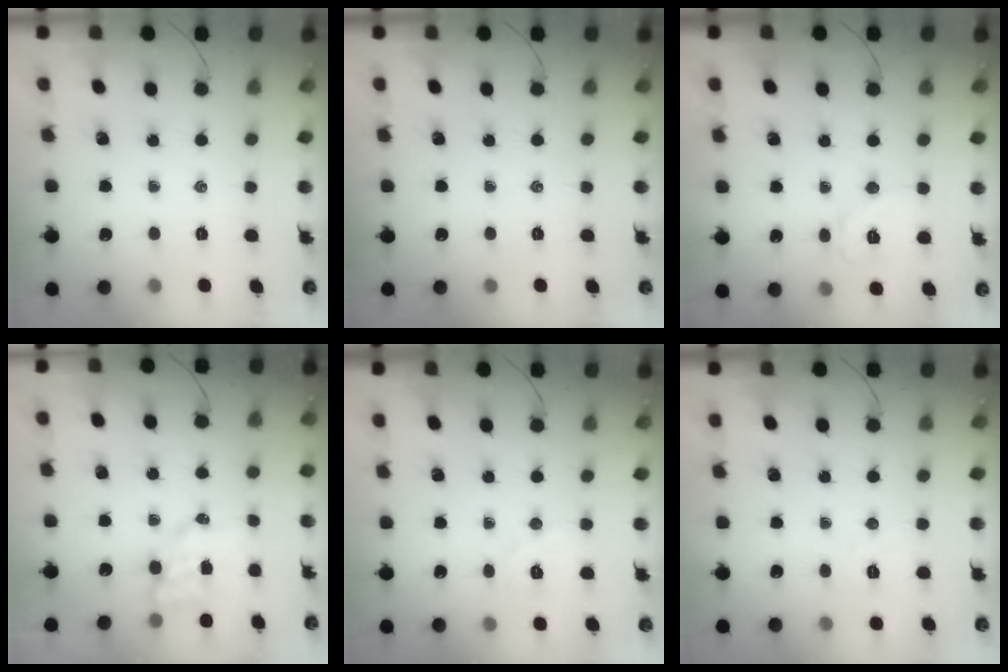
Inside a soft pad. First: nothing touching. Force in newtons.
{"total": 0.0}
{"total": 7.4, "press": 7.4, "slide": 0.4}
{"total": 4.9, "press": 4.8, "slide": 0.8}
{"total": 6.4, "press": 6.3, "slide": 1.0}
{"total": 3.3, "press": 3.2, "slide": 0.8}